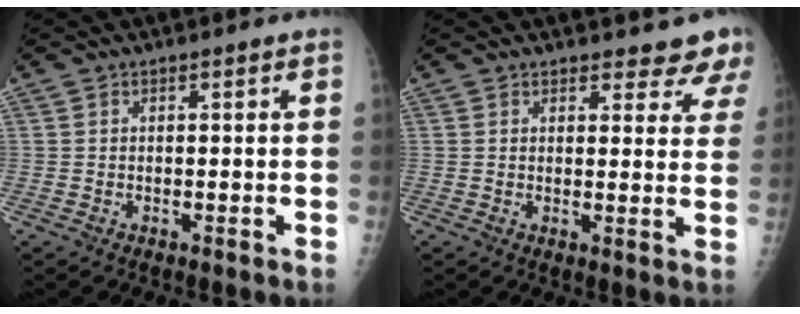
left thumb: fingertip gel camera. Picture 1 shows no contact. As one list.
[{"total": 7.4, "force": [6.7, 2.6, 1.4], "torque": [0.030, -0.031, 0.055]}]